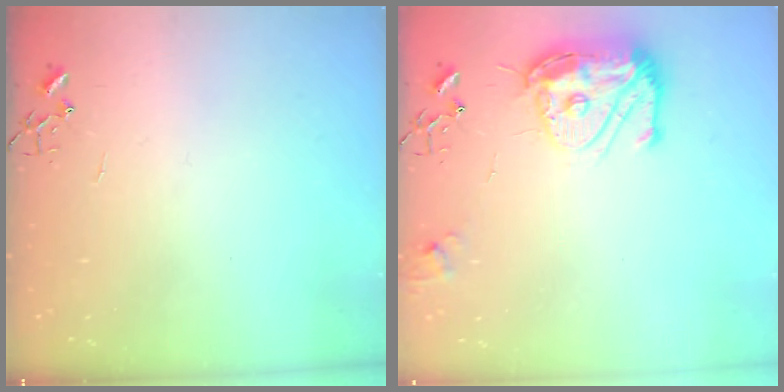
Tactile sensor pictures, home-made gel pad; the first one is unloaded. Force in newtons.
{"total": 16.6, "press": 16.5, "slide": 1.6}